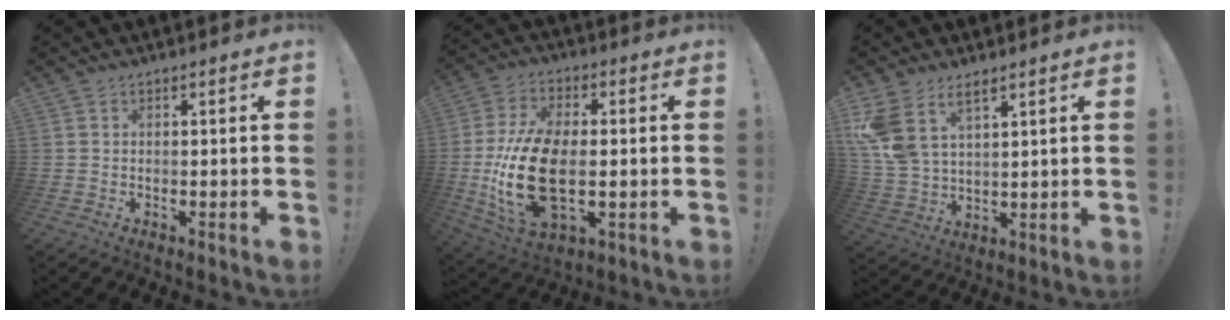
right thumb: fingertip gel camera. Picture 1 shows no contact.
{"total": 19.8, "force": [-2.0, 11.3, 16.2], "torque": [-0.326, -0.004, -0.026]}
{"total": 10.3, "force": [6.3, 5.9, 5.7], "torque": [-0.127, -0.027, 0.125]}